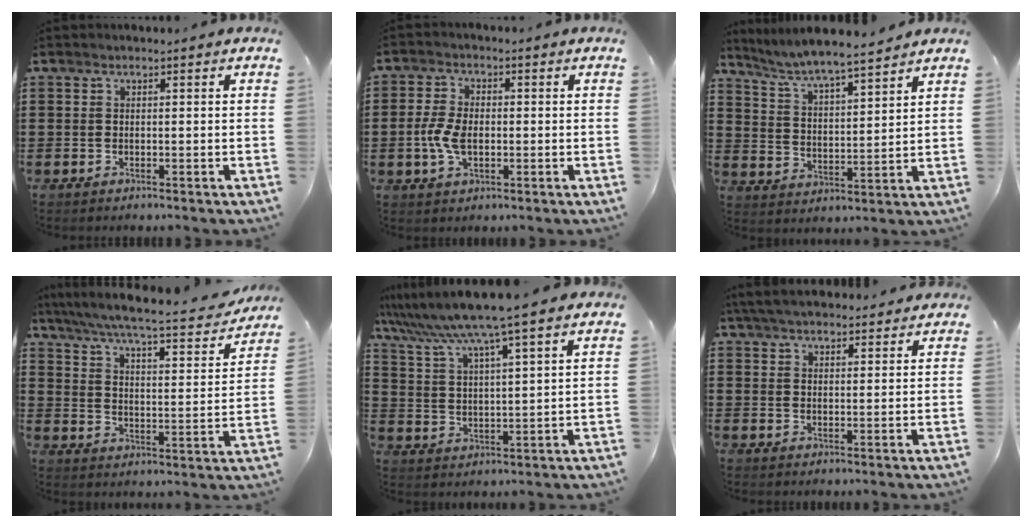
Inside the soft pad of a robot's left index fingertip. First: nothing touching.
{"total": 5.3, "force": [-0.7, 2.9, 4.3], "torque": [-0.099, -0.002, -0.017]}
{"total": 6.0, "force": [5.7, -0.2, 2.0], "torque": [-0.064, -0.036, 0.095]}
{"total": 5.9, "force": [5.1, -0.1, 3.0], "torque": [-0.081, -0.040, 0.079]}
{"total": 8.0, "force": [6.8, -1.5, 4.0], "torque": [-0.104, -0.046, 0.110]}
{"total": 5.0, "force": [4.7, 0.7, 1.5], "torque": [-0.042, -0.010, 0.088]}